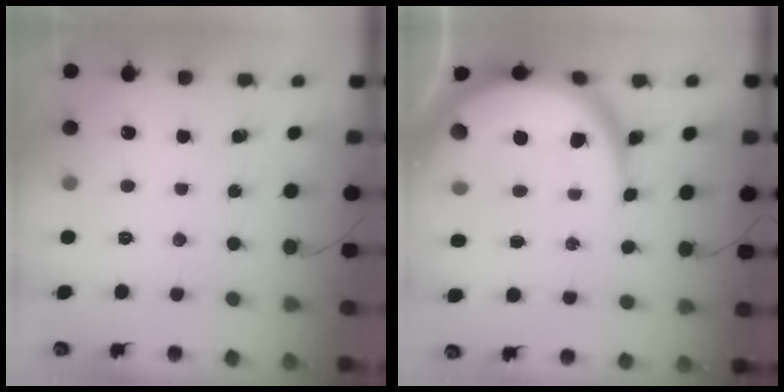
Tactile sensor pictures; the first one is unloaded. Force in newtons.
{"total": 19.7, "press": 19.6, "slide": 1.6}